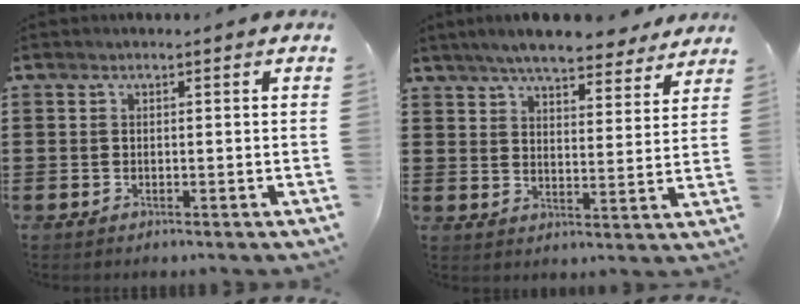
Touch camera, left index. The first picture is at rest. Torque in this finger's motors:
{"motor_torque": [1.04, -1.10, 0.68, 0.21]}